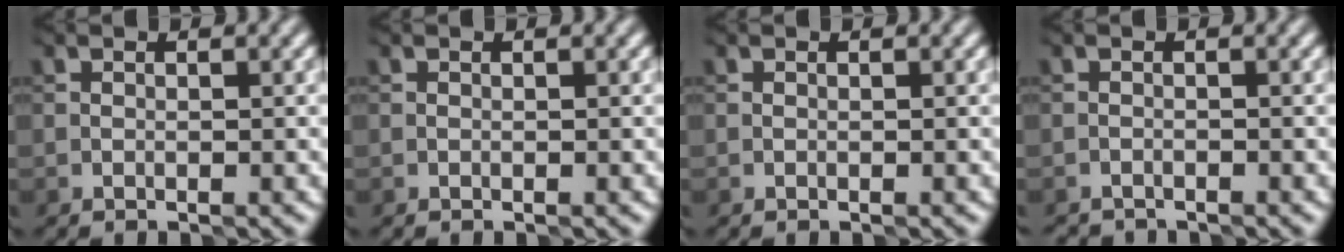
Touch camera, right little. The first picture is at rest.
{"total": 0.0}
{"total": 0.0}
{"total": 1.4, "force": [-1.4, 0.1, -0.2], "torque": [0.005, -0.007, -0.031]}